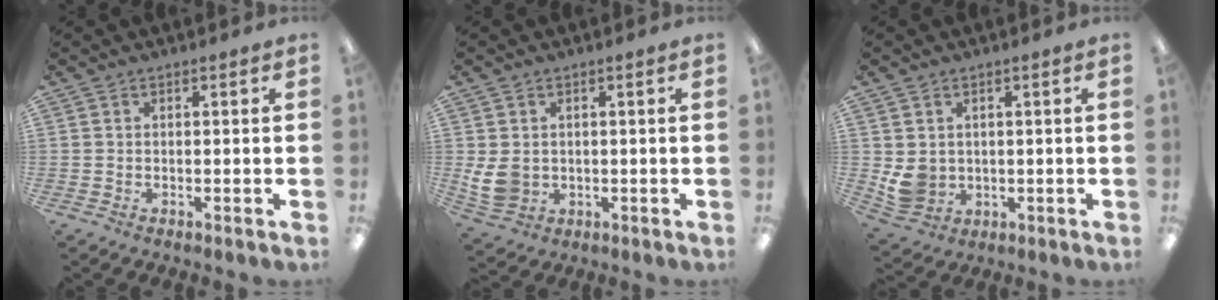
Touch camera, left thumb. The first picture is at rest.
{"total": 6.2, "force": [1.1, 5.2, 3.3], "torque": [-0.075, 0.001, 0.023]}
{"total": 5.8, "force": [1.4, 5.2, 2.2], "torque": [-0.047, -0.003, 0.029]}